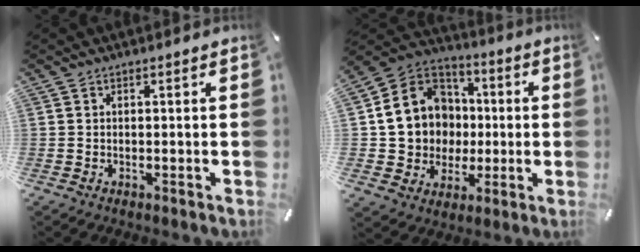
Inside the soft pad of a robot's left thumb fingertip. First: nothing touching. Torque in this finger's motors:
{"motor_torque": [2.45, 2.56, 1.11, 0.63, 0.30]}